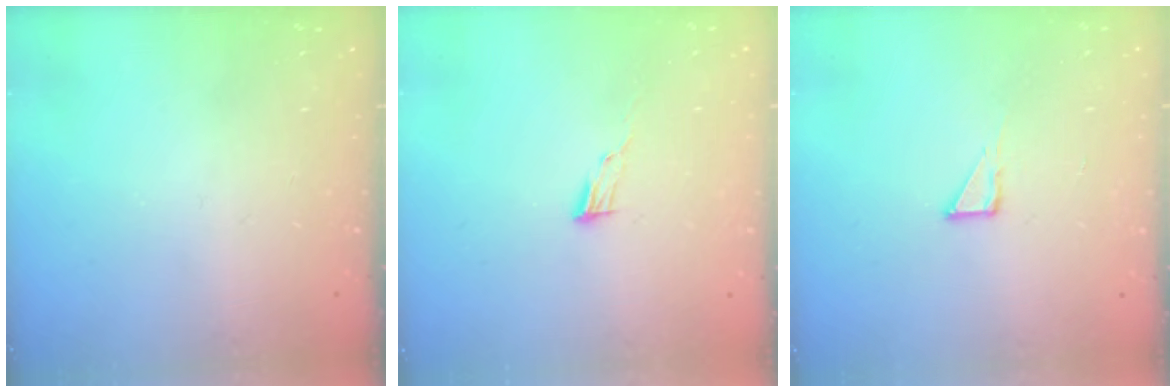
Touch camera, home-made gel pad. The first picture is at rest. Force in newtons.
{"total": 4.8, "press": 4.7, "slide": 1.0}
{"total": 3.6, "press": 3.6, "slide": 0.3}